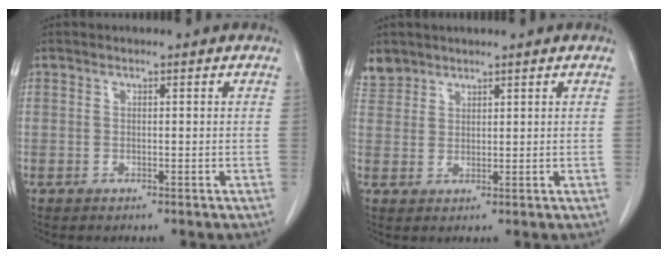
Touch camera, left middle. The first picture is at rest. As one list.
[{"total": 3.1, "force": [2.7, 1.6, -0.1], "torque": [0.007, 0.009, 0.053]}]